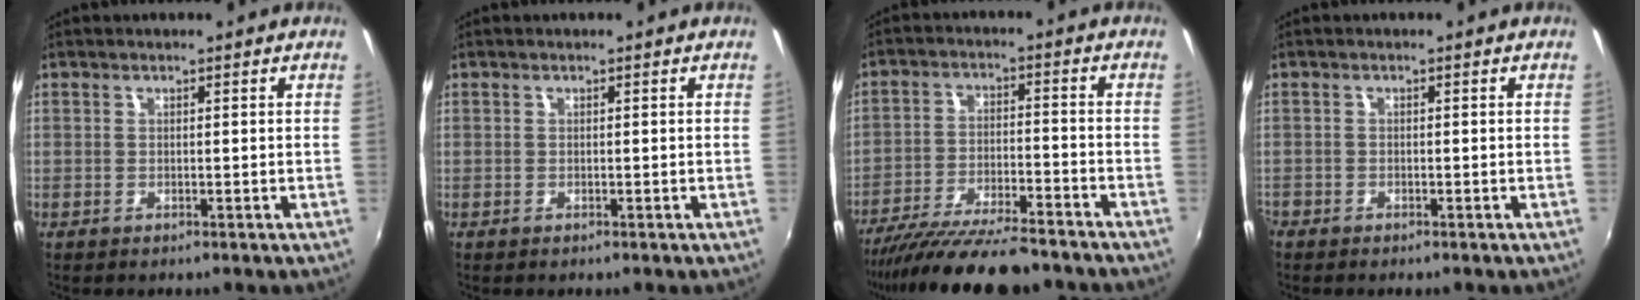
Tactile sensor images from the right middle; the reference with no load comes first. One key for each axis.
{"total": 0.0}
{"total": 16.8, "fx": -14.6, "fy": 2.6, "fz": 8.0, "tx": -0.161, "ty": -0.038, "tz": -0.235}
{"total": 1.5, "fx": -1.3, "fy": 0.8, "fz": 0.2, "tx": -0.012, "ty": -0.005, "tz": -0.027}